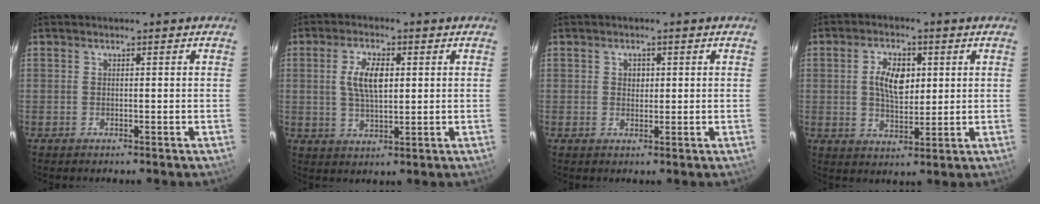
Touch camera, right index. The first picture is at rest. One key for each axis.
{"total": 6.9, "fx": 1.4, "fy": 3.0, "fz": 6.0, "tx": -0.113, "ty": 0.005, "tz": 0.028}
{"total": 1.8, "fx": 0.4, "fy": 1.6, "fz": 0.7, "tx": -0.007, "ty": 0.006, "tz": 0.006}
{"total": 7.6, "fx": 1.6, "fy": 4.2, "fz": 6.1, "tx": -0.111, "ty": 0.009, "tz": 0.031}